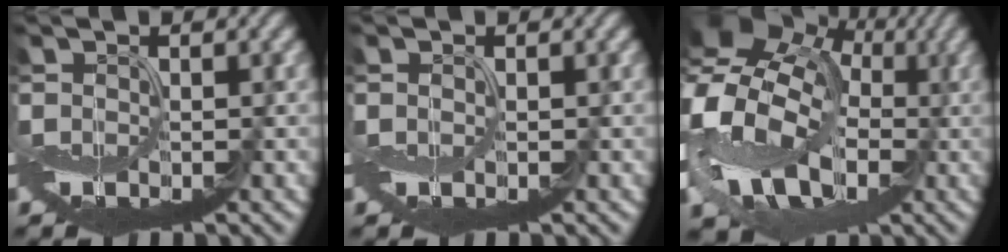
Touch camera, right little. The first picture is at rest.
{"total": 0.0}
{"total": 16.8, "force": [0.0, 13.8, 9.6], "torque": [-0.216, 0.002, -0.011]}